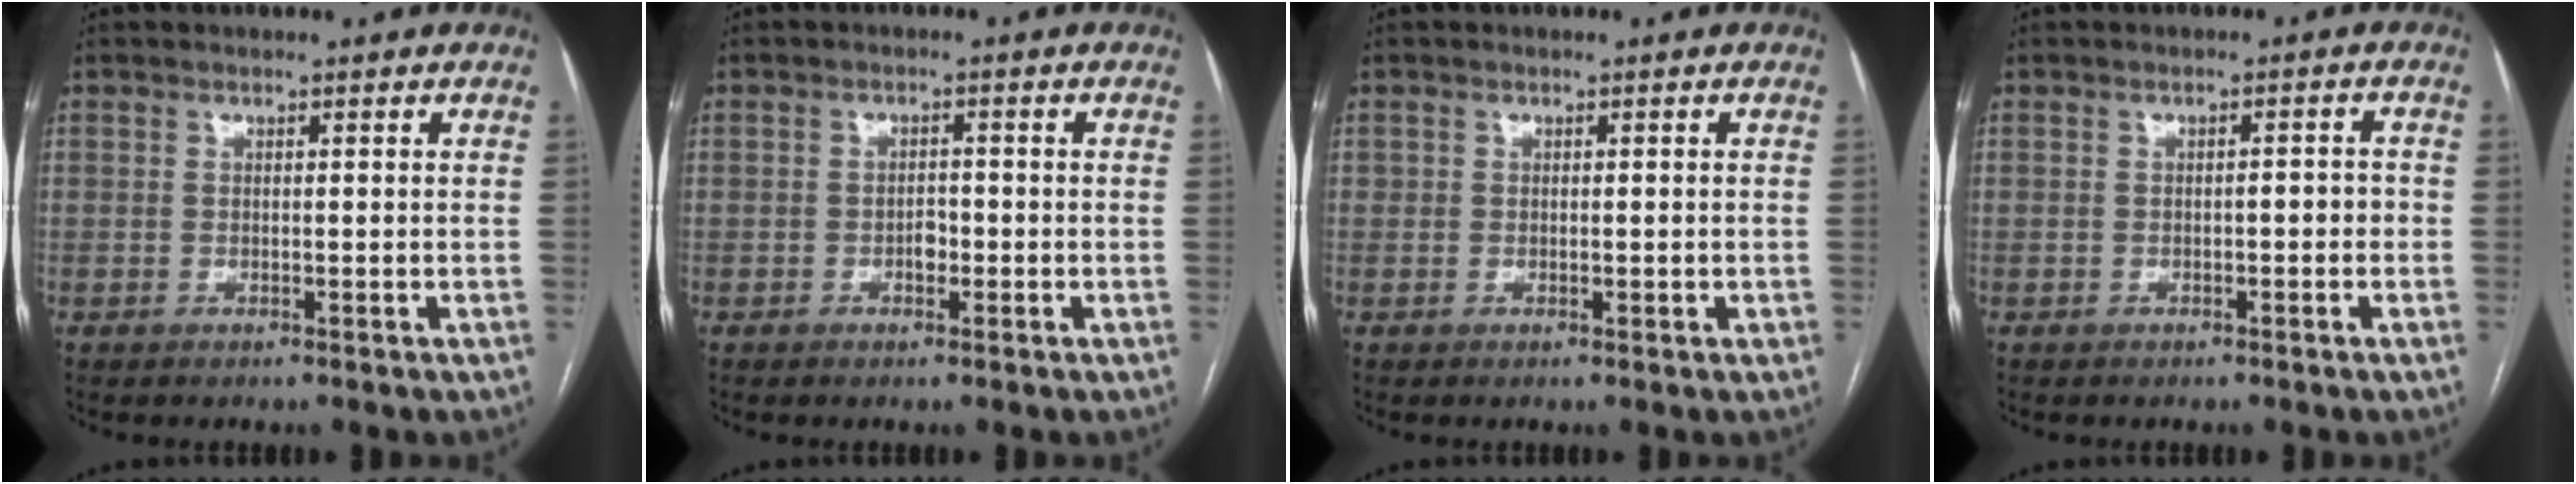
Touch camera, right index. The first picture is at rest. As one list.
[{"total": 1.8, "force": [-0.7, 1.0, 1.2], "torque": [-0.016, 0.006, -0.011]}, {"total": 1.0, "force": [0.0, 0.9, 0.6], "torque": [-0.006, 0.006, 0.003]}, {"total": 1.9, "force": [-0.5, 0.7, 1.7], "torque": [-0.023, 0.007, -0.006]}]